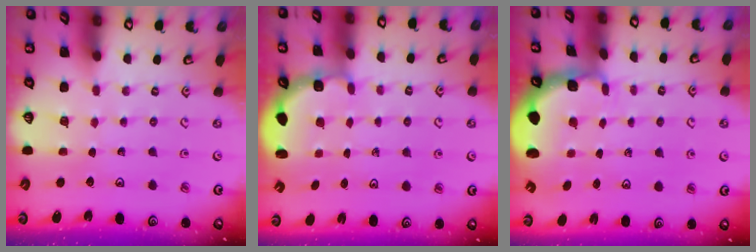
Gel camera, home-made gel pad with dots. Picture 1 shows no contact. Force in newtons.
{"total": 3.0, "press": 2.3, "slide": 1.8}
{"total": 1.6, "press": 1.4, "slide": 0.7}